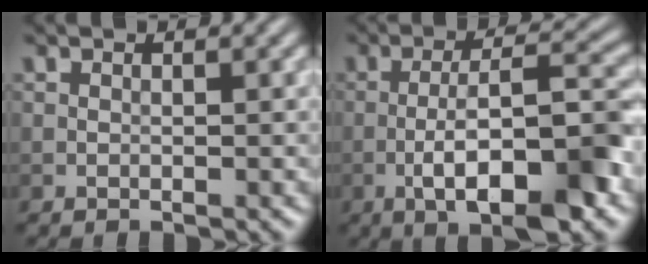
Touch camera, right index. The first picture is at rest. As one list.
[{"total": 9.3, "force": [-3.7, 2.5, 8.2], "torque": [-0.134, 0.016, -0.063]}]